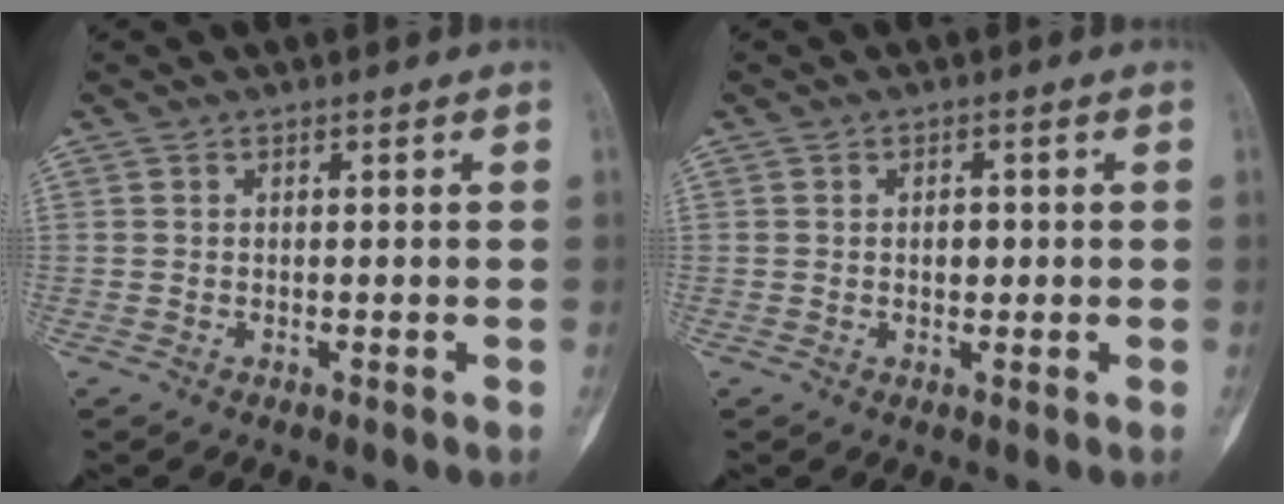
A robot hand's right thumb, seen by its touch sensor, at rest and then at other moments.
{"total": 2.0, "force": [0.1, 1.3, 1.5], "torque": [-0.012, 0.002, 0.002]}